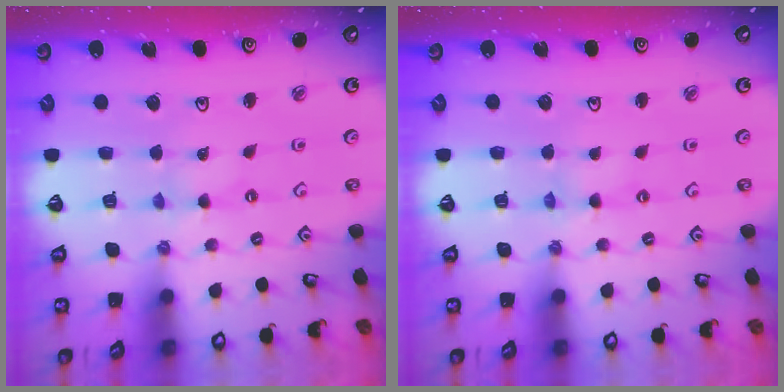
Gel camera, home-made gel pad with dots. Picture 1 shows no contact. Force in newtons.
{"total": 0.0}